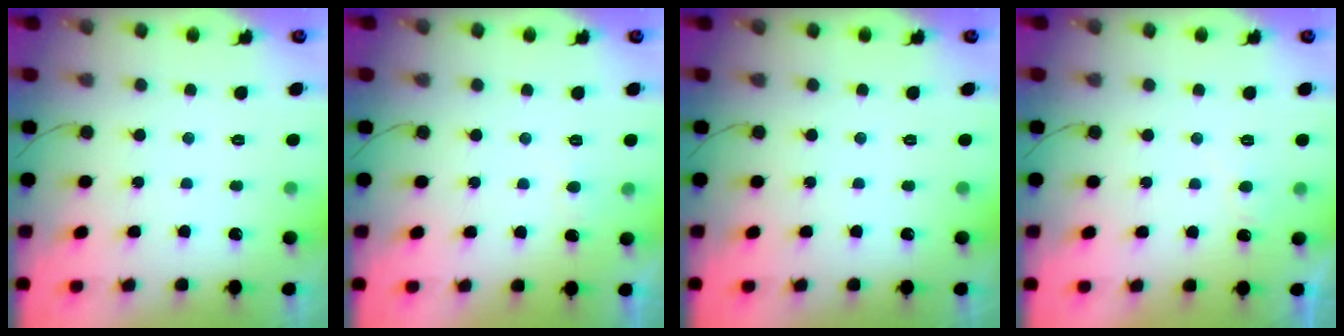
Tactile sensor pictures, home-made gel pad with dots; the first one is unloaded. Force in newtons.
{"total": 4.2, "press": 4.2, "slide": 0.4}
{"total": 0.0}
{"total": 4.5, "press": 4.4, "slide": 0.5}